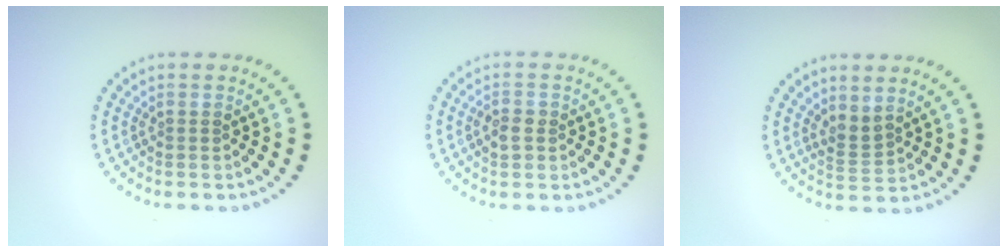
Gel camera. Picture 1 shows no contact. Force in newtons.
{"total": 1.6, "press": 1.6, "slide": 0.3}
{"total": 1.8, "press": 1.3, "slide": 1.3}